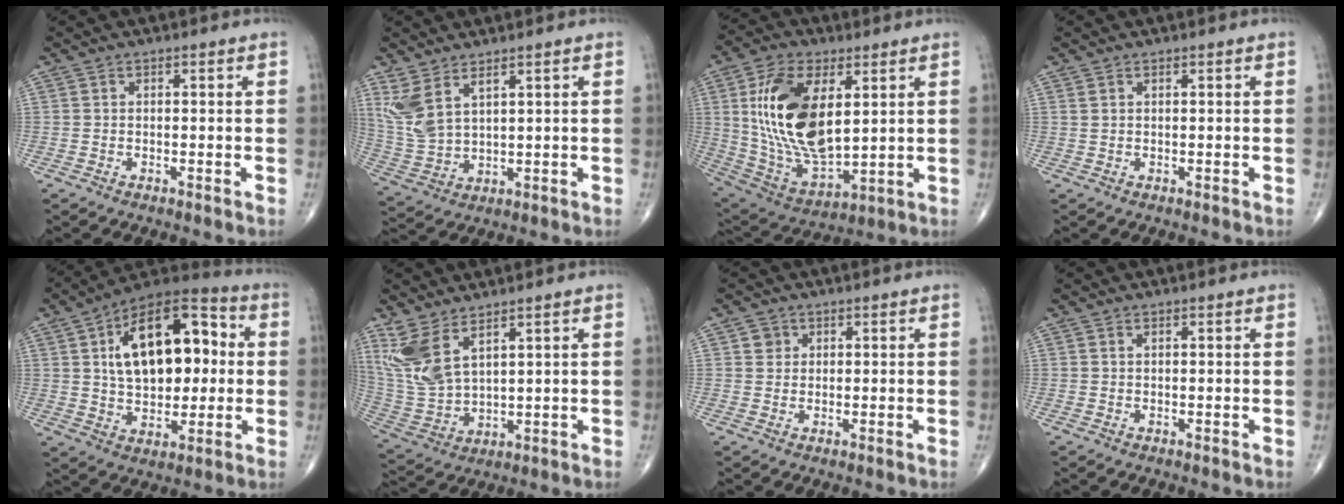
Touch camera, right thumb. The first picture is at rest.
{"total": 8.0, "force": [4.6, 3.5, 5.5], "torque": [-0.122, -0.017, 0.108]}
{"total": 20.8, "force": [4.7, 10.7, 17.2], "torque": [-0.322, -0.023, 0.096]}
{"total": 0.6, "force": [0.4, 0.2, 0.4], "torque": [-0.009, 0.005, 0.011]}
{"total": 21.6, "force": [3.7, 12.1, 17.5], "torque": [-0.244, 0.022, 0.055]}
{"total": 10.2, "force": [6.0, 4.4, 6.9], "torque": [-0.155, -0.027, 0.144]}
{"total": 2.1, "force": [0.8, 1.9, 0.4], "torque": [0.005, -0.003, 0.008]}
{"total": 0.0}